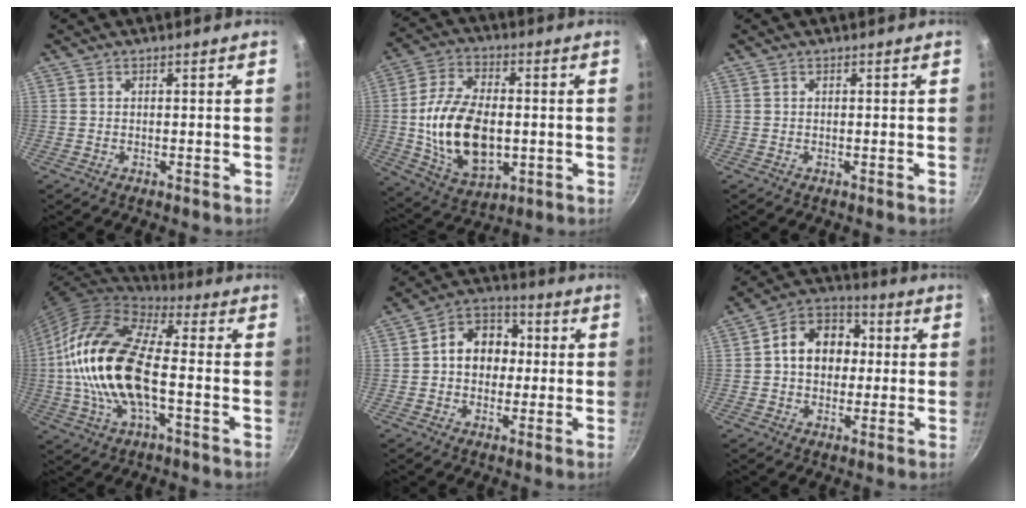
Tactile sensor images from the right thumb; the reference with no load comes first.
{"total": 18.0, "force": [-1.0, 10.9, 14.3], "torque": [-0.249, 0.008, -0.009]}
{"total": 0.0}
{"total": 21.2, "force": [-1.3, 9.9, 18.8], "torque": [-0.351, 0.029, -0.036]}
{"total": 10.6, "force": [0.7, 8.5, 6.3], "torque": [-0.054, 0.023, -0.003]}
{"total": 12.0, "force": [1.1, 9.4, 7.4], "torque": [-0.078, 0.023, 0.003]}